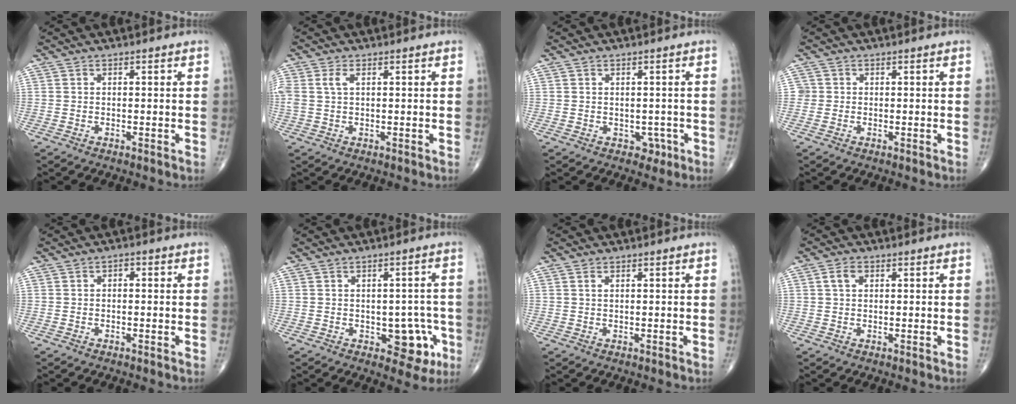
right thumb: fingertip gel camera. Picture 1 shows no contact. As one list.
[{"total": 3.2, "force": [1.0, 1.7, 2.6], "torque": [-0.072, 0.012, 0.022]}, {"total": 2.2, "force": [-0.5, 1.9, 1.0], "torque": [0.004, 0.003, -0.003]}, {"total": 1.4, "force": [0.0, 1.4, 0.0], "torque": [0.009, 0.005, -0.004]}, {"total": 1.2, "force": [0.1, 0.7, 0.9], "torque": [-0.007, 0.004, -0.005]}, {"total": 7.2, "force": [-2.4, 4.4, 5.2], "torque": [-0.027, 0.013, -0.024]}, {"total": 0.7, "force": [0.4, 0.2, 0.5], "torque": [-0.014, 0.004, 0.008]}, {"total": 2.4, "force": [0.8, 1.6, 1.6], "torque": [-0.031, 0.006, 0.013]}]